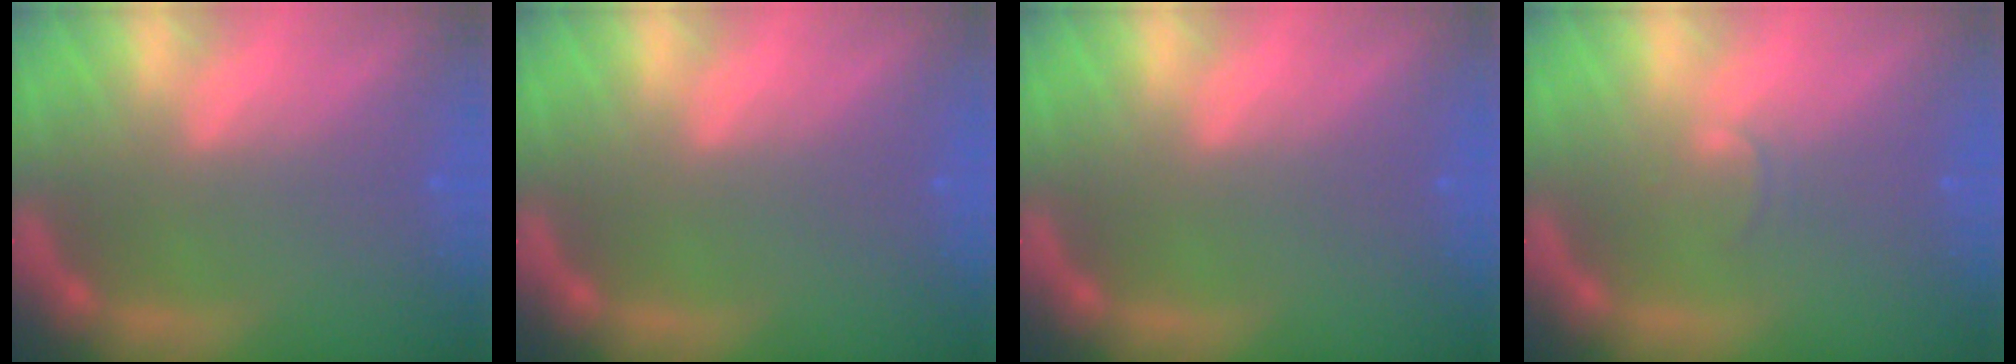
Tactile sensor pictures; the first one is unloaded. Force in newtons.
{"total": 0.0}
{"total": 0.0}
{"total": 1.0}